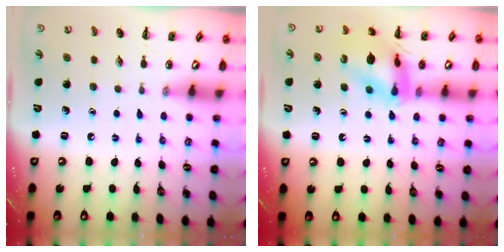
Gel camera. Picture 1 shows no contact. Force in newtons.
{"total": 13.7, "press": 13.5, "slide": 1.9}